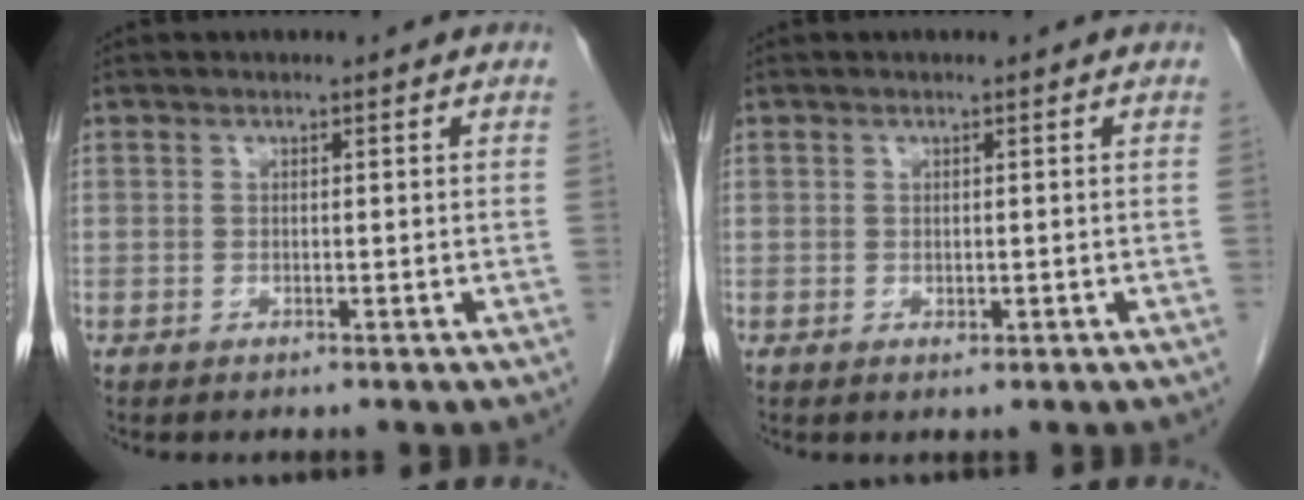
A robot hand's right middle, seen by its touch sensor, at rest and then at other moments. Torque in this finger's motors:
{"motor_torque": [-0.02, 0.16, 0.01, -0.01]}